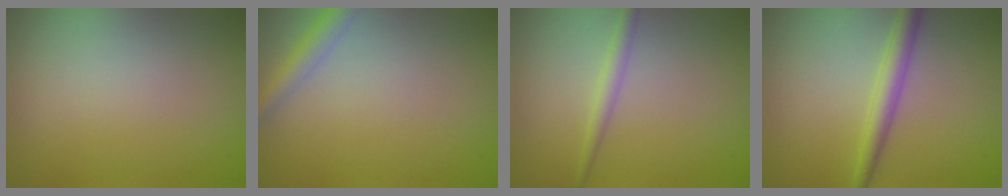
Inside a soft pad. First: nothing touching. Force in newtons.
{"total": 2.3, "press": 2.3, "slide": 0.1}
{"total": 1.6, "press": 1.6, "slide": 0.1}
{"total": 2.9, "press": 2.9, "slide": 0.1}